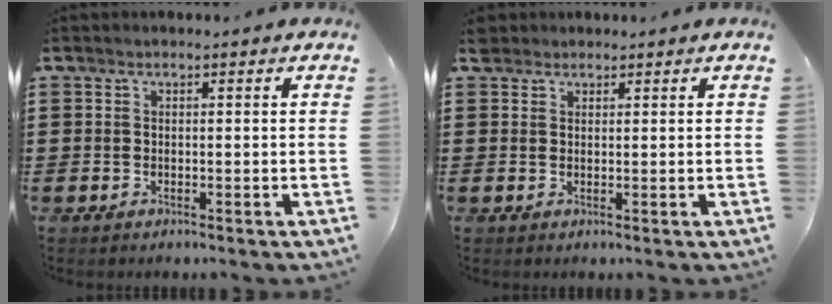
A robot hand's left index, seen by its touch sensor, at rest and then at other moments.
{"total": 1.7, "force": [1.5, 0.8, 0.1], "torque": [-0.007, 0.006, 0.030]}